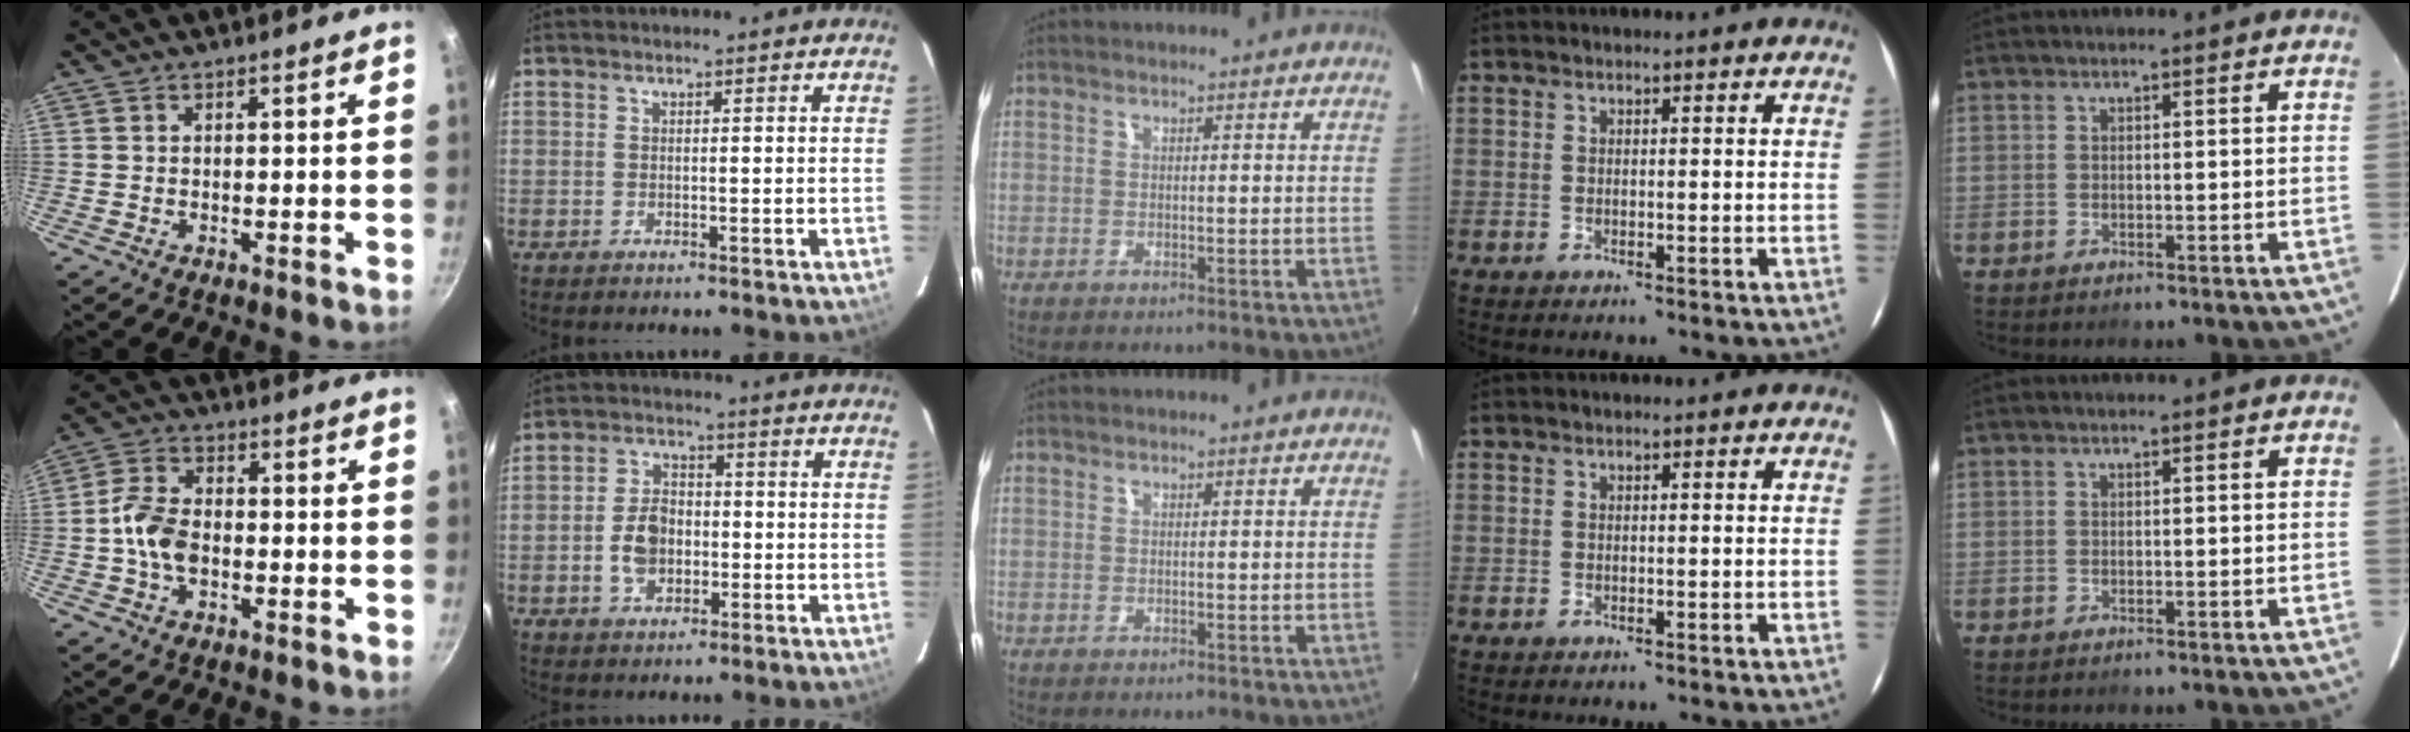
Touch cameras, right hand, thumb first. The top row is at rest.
{"thumb": {"total": 7.6, "force": [-1.3, 4.9, 5.6], "torque": [-0.106, 0.027, -0.031]}, "index": {"total": 7.2, "force": [-1.5, 5.0, 4.9], "torque": [-0.096, 0.017, -0.020]}}